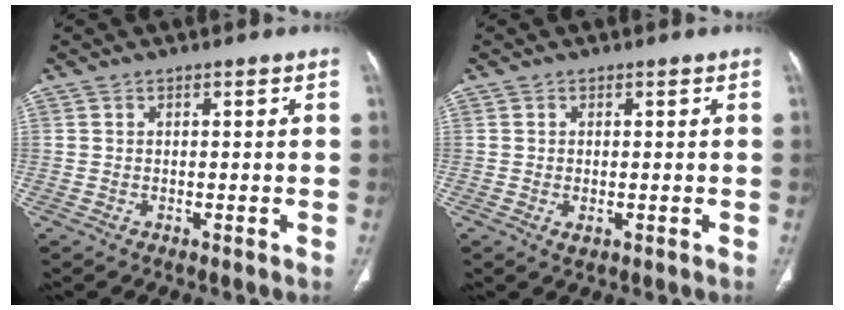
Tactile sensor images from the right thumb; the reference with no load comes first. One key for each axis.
{"total": 1.4, "fx": -0.4, "fy": 0.6, "fz": 1.2, "tx": -0.024, "ty": -0.004, "tz": -0.002}